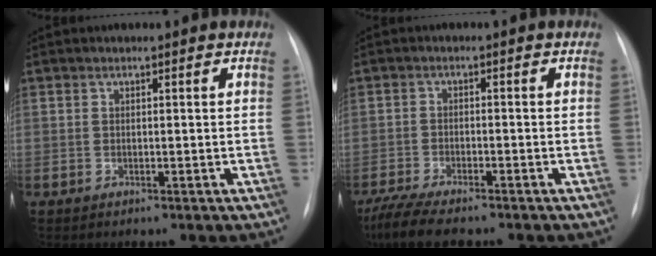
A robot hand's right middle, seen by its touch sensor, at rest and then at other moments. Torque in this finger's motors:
{"motor_torque": [0.65, -0.64, 0.09, 0.07]}